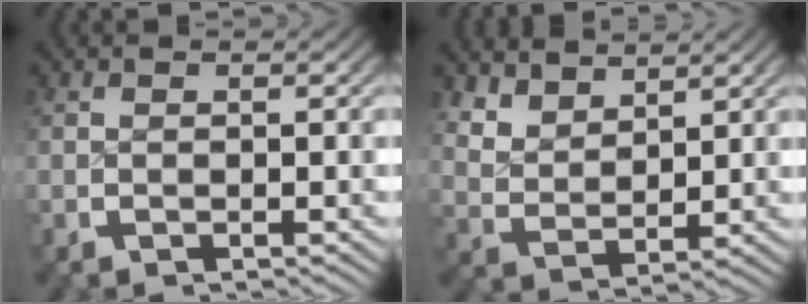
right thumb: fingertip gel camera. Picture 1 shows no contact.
{"total": 4.3, "force": [2.6, 2.6, 2.3], "torque": [-0.053, -0.017, 0.063]}